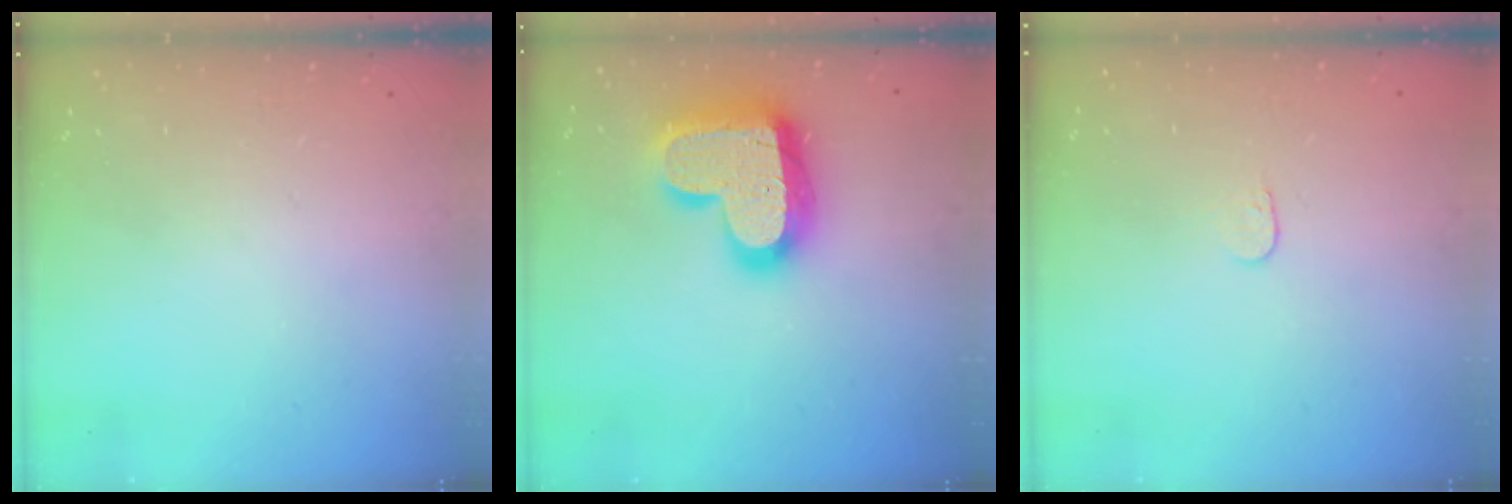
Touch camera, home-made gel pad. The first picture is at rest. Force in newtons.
{"total": 22.1, "press": 22.0, "slide": 1.5}
{"total": 3.4, "press": 3.3, "slide": 0.3}